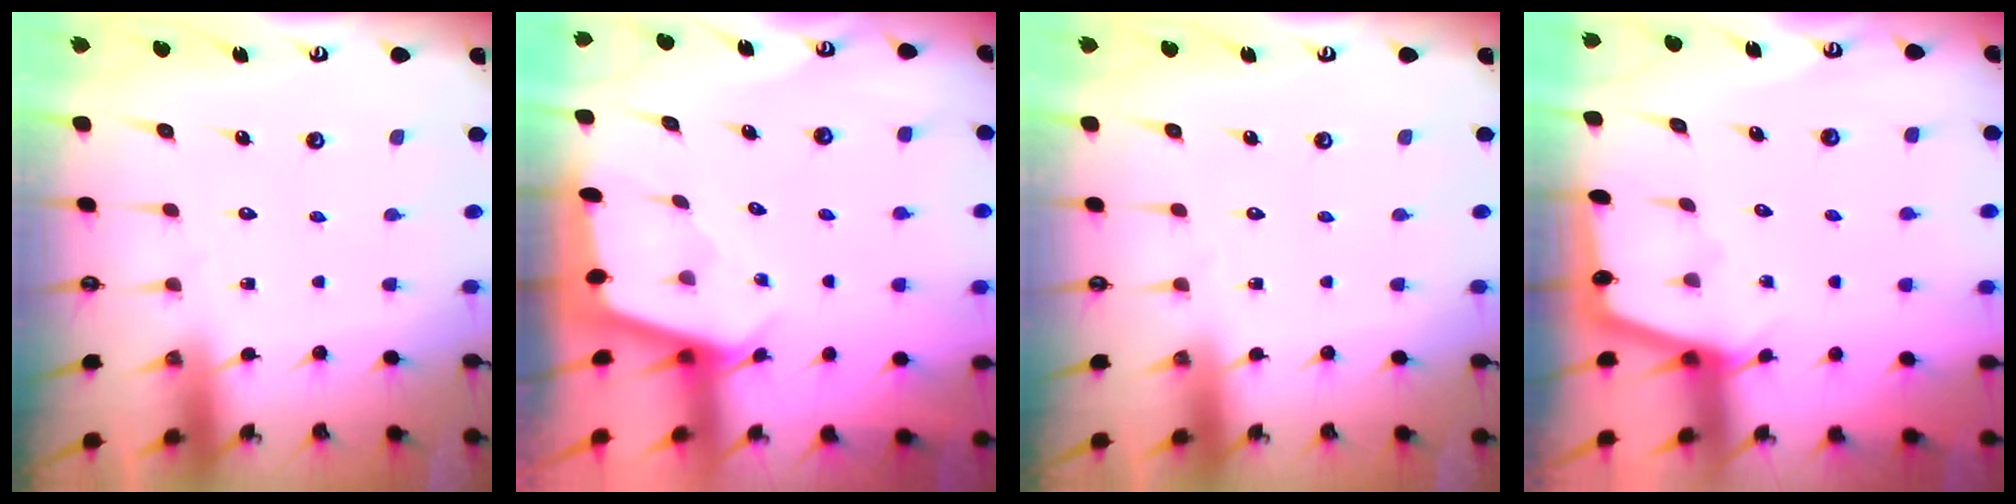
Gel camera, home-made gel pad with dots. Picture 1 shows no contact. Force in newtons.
{"total": 1.6, "press": 1.6, "slide": 0.1}
{"total": 0.0}
{"total": 1.8, "press": 1.8, "slide": 0.3}